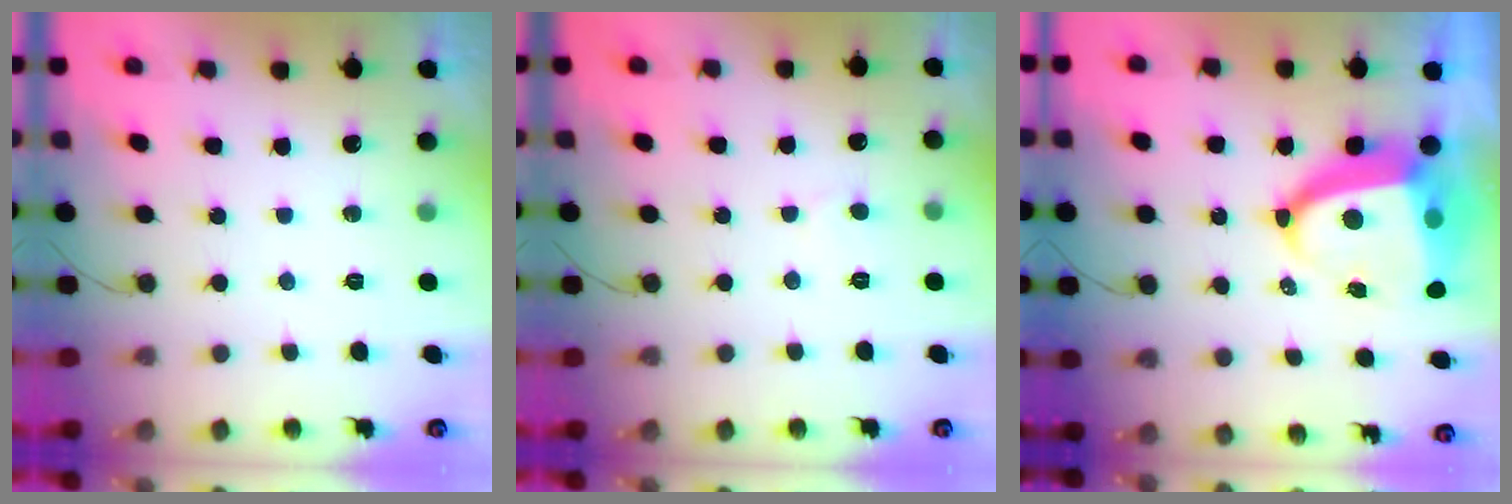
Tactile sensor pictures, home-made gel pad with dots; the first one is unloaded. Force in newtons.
{"total": 3.2, "press": 3.2, "slide": 0.2}
{"total": 11.2, "press": 11.1, "slide": 1.4}